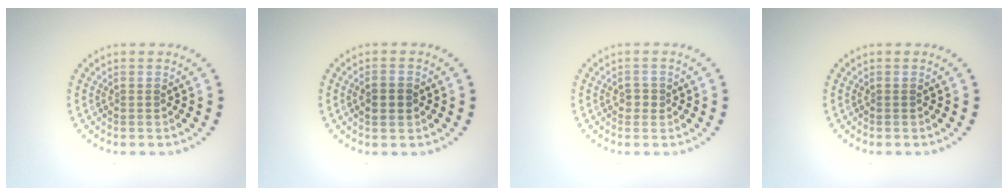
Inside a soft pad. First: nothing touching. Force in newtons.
{"total": 1.9, "press": 1.9, "slide": 0.2}
{"total": 1.2, "press": 1.1, "slide": 0.3}
{"total": 0.0}